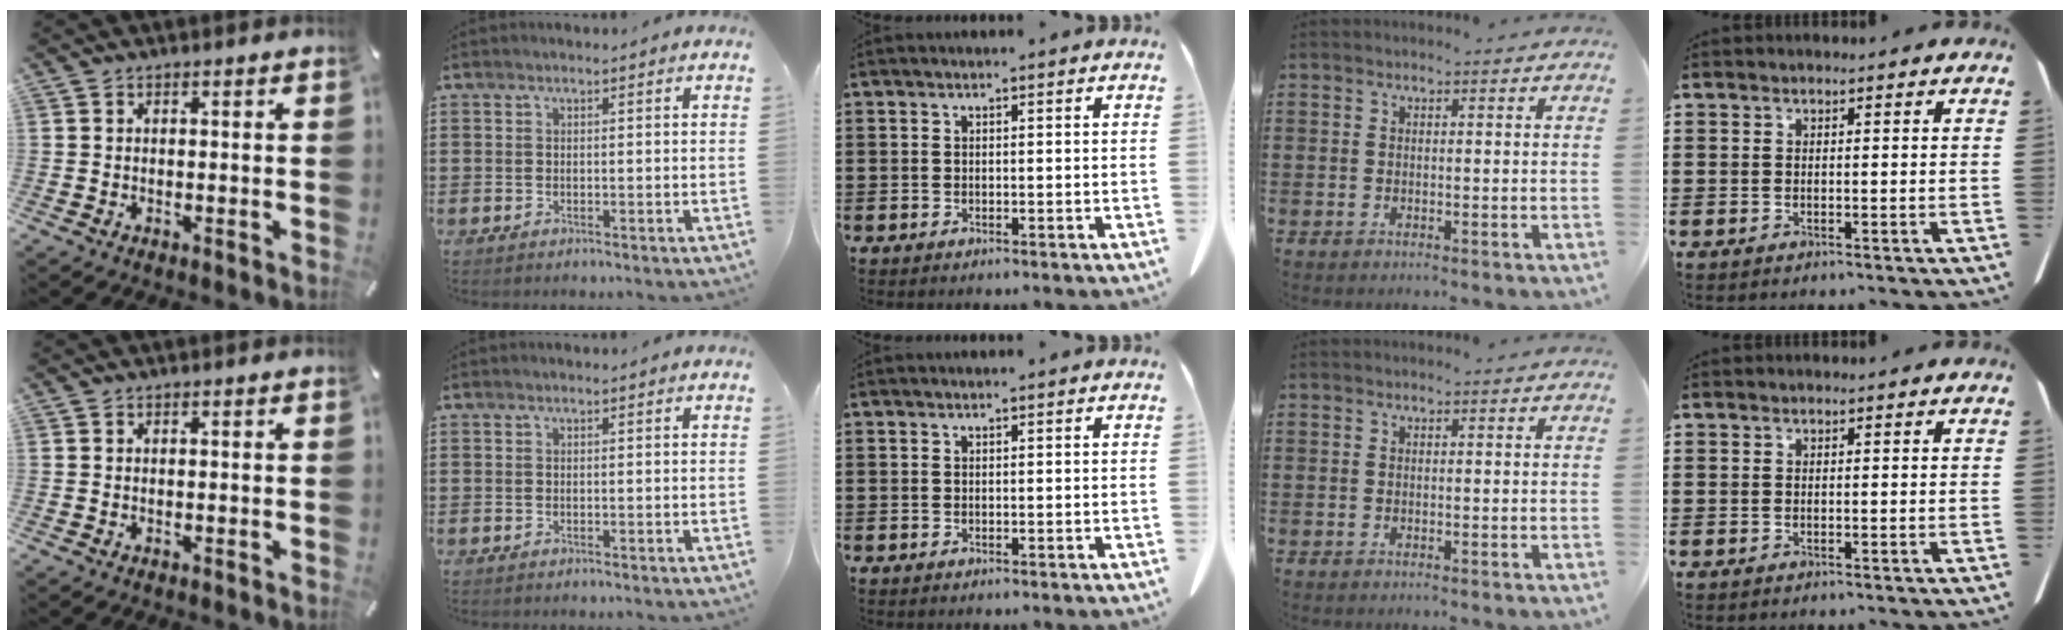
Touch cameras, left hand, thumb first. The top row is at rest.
{}